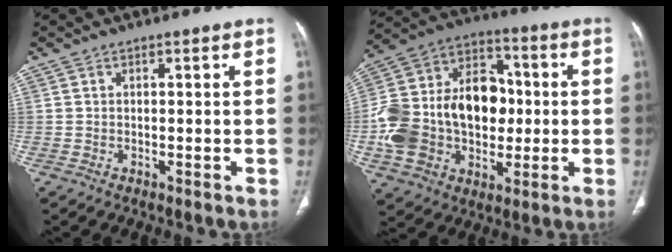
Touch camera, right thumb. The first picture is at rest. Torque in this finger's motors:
{"motor_torque": [2.57, 2.44, 1.63, -0.23, 0.23]}